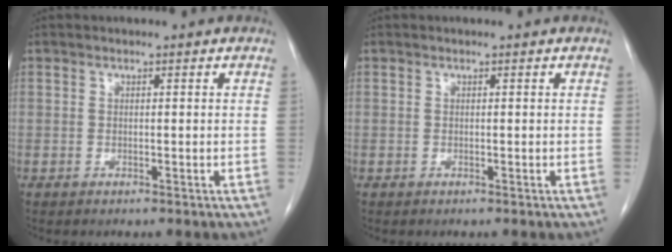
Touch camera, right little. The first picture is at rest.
{"total": 0.0}